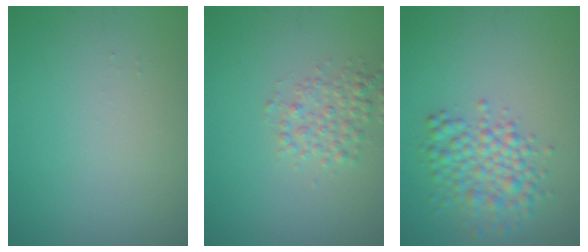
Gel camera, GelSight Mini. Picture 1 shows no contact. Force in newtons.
{"total": 2.4, "press": 2.4, "slide": 0.1}
{"total": 4.1, "press": 4.1, "slide": 0.0}